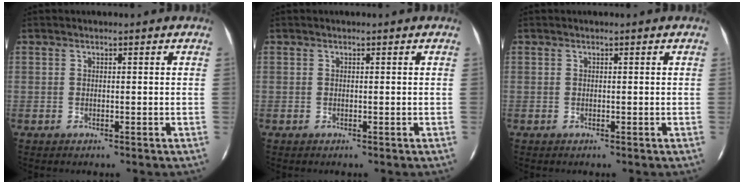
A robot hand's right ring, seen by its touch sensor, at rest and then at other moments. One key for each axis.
{"total": 0.0}
{"total": 0.0}